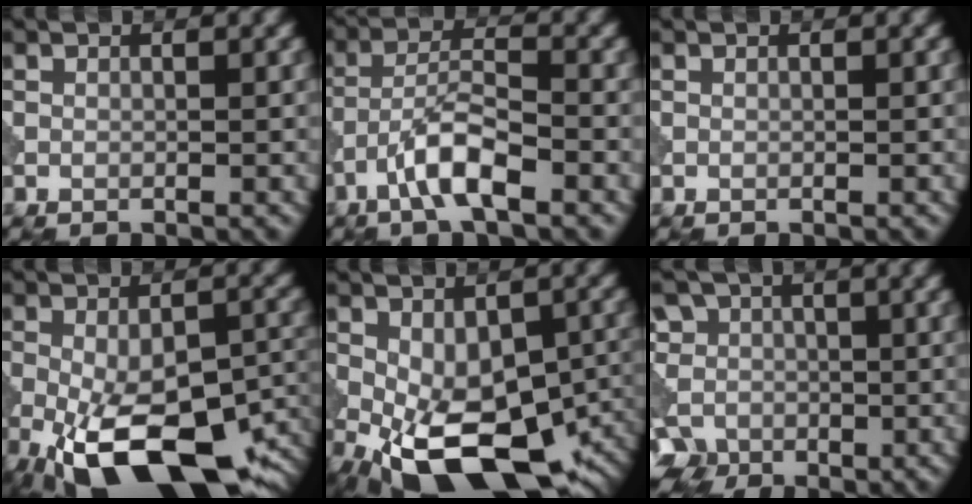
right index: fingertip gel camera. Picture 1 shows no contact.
{"total": 5.0, "force": [-2.8, 1.2, 4.0], "torque": [-0.073, 0.011, -0.057]}
{"total": 0.0}
{"total": 15.0, "force": [-6.6, 6.4, 11.8], "torque": [-0.203, -0.034, -0.106]}
{"total": 14.0, "force": [-5.7, 6.9, 10.7], "torque": [-0.174, -0.029, -0.084]}
{"total": 9.6, "force": [-2.0, 8.9, 3.2], "torque": [-0.078, 0.021, -0.077]}